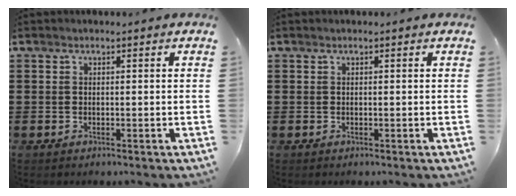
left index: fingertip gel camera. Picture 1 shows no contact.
{"total": 0.0}